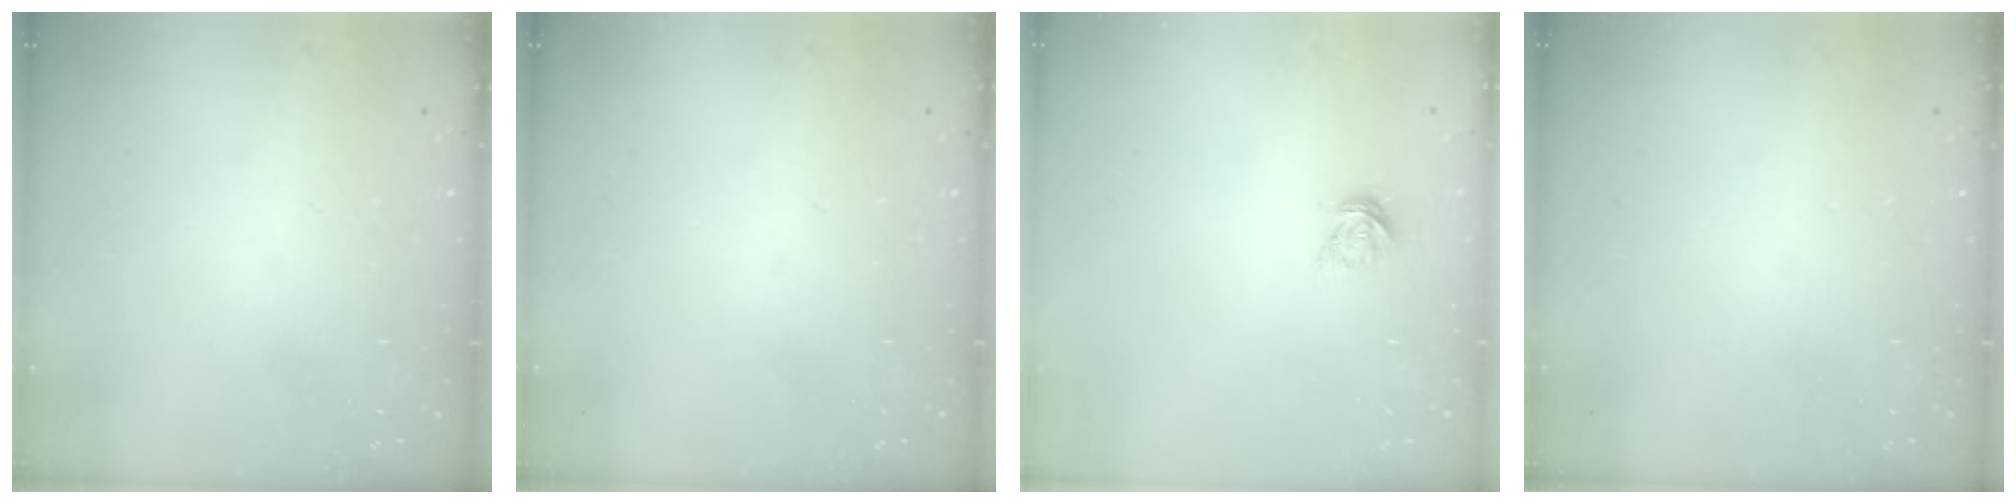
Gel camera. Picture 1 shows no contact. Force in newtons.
{"total": 0.0}
{"total": 4.6, "press": 4.6, "slide": 0.4}
{"total": 0.0}